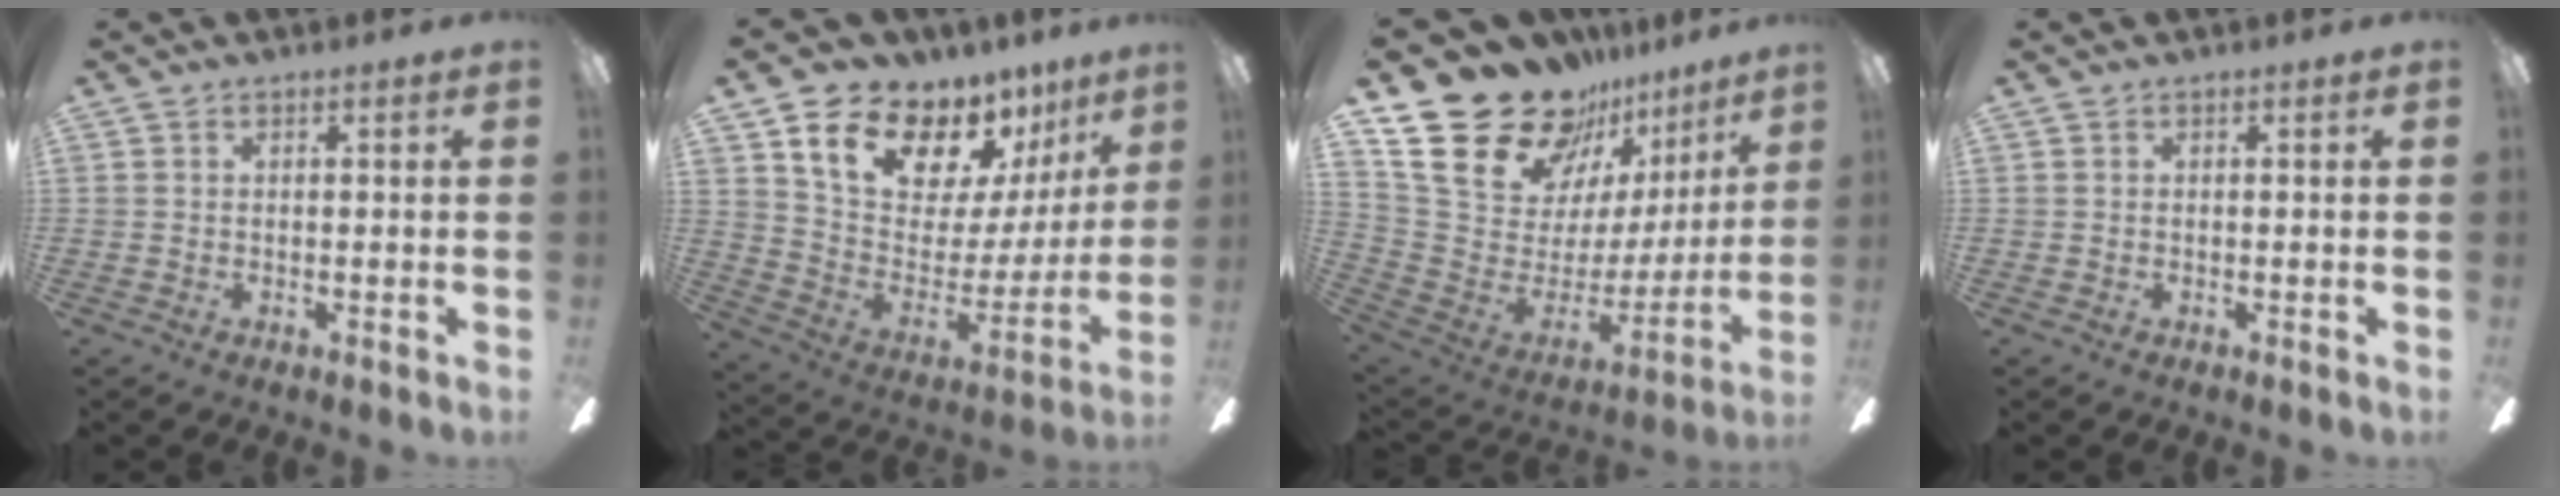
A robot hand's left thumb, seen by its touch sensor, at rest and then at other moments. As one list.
[{"total": 16.8, "force": [12.7, 8.7, 6.6], "torque": [-0.122, -0.097, 0.231]}, {"total": 25.5, "force": [18.4, 13.5, 11.3], "torque": [-0.186, -0.122, 0.349]}, {"total": 0.0}]